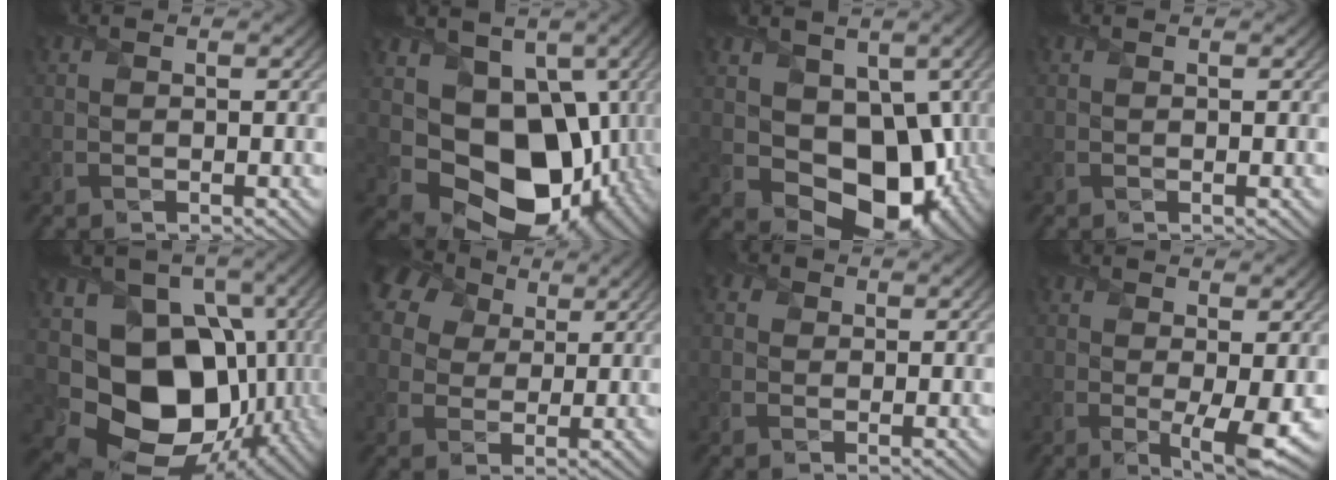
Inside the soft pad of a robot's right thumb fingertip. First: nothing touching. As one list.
[{"total": 14.1, "force": [-0.7, 10.9, 8.8], "torque": [-0.136, -0.043, -0.007]}, {"total": 10.9, "force": [-0.2, 8.2, 7.1], "torque": [-0.112, -0.034, -0.001]}, {"total": 0.0}, {"total": 15.4, "force": [-2.4, 12.1, 9.3], "torque": [-0.158, -0.034, -0.039]}, {"total": 11.3, "force": [6.0, 7.8, 5.6], "torque": [-0.167, 0.044, 0.105]}, {"total": 1.8, "force": [0.5, 1.6, 0.6], "torque": [-0.020, 0.001, 0.005]}, {"total": 4.2, "force": [-0.1, 0.9, 4.1], "torque": [-0.074, -0.015, 0.001]}]